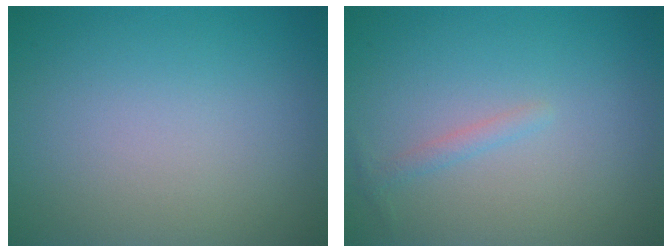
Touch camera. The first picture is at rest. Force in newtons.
{"total": 0.9, "press": 0.9, "slide": 0.0}